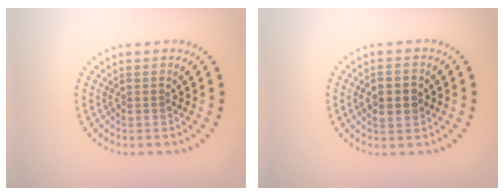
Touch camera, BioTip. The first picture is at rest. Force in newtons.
{"total": 3.4, "press": 3.4, "slide": 0.1}